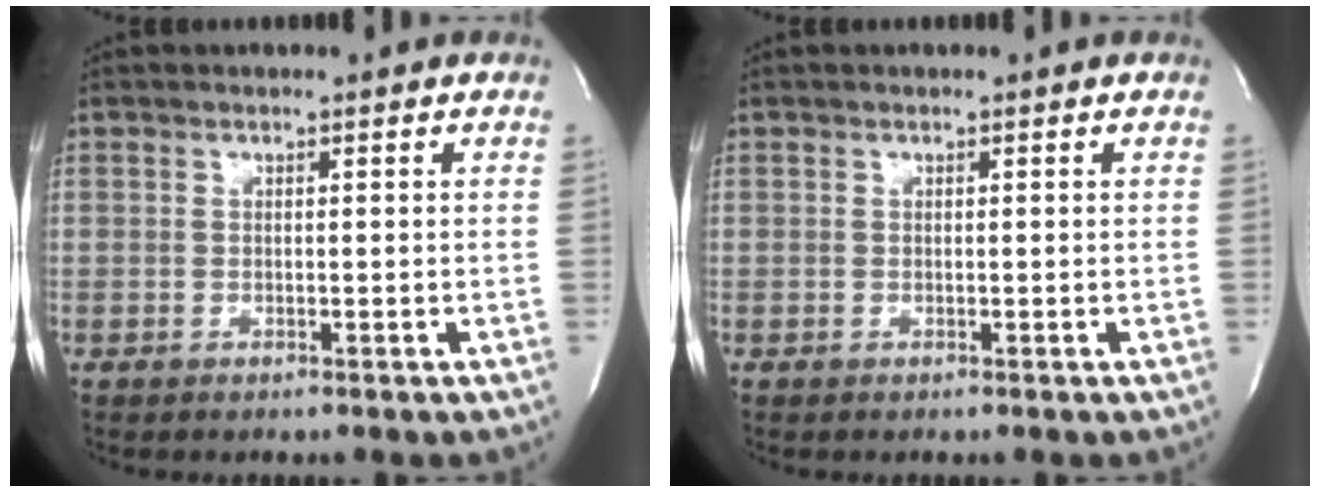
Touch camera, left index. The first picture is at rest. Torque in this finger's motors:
{"motor_torque": [-0.01, 0.01, -0.02, 0.00]}